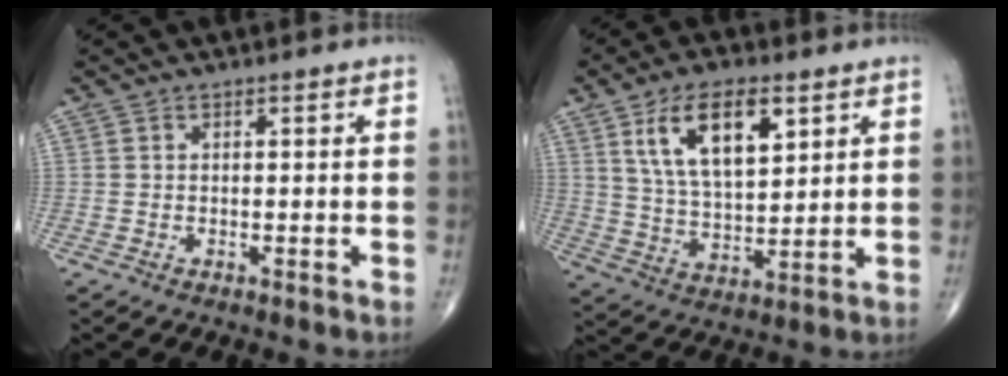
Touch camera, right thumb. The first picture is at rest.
{"total": 13.8, "force": [6.0, 6.4, 10.7], "torque": [-0.170, -0.022, 0.117]}